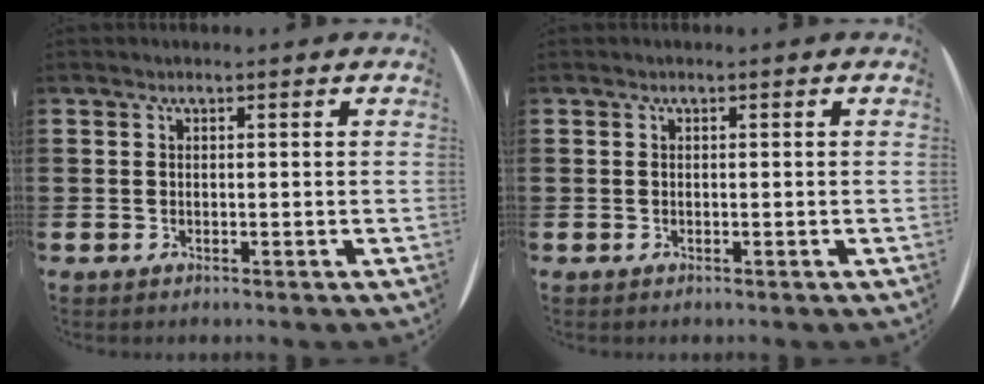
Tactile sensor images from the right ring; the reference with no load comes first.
{"total": 0.0}